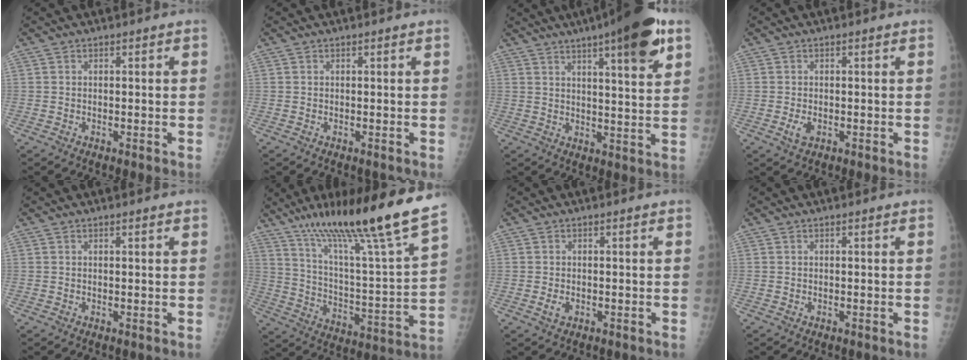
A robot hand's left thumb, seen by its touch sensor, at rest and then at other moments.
{"total": 0.0}
{"total": 15.7, "force": [8.9, 2.9, 12.6], "torque": [-0.165, -0.026, 0.124]}
{"total": 2.1, "force": [-0.3, 1.2, 1.7], "torque": [-0.034, -0.002, -0.003]}
{"total": 0.9, "force": [0.7, 0.1, 0.5], "torque": [-0.007, 0.000, 0.011]}
{"total": 24.6, "force": [18.0, 0.7, 16.7], "torque": [-0.252, -0.078, 0.299]}
{"total": 1.7, "force": [-0.2, 1.0, 1.4], "torque": [-0.025, 0.000, 0.000]}
{"total": 0.0}